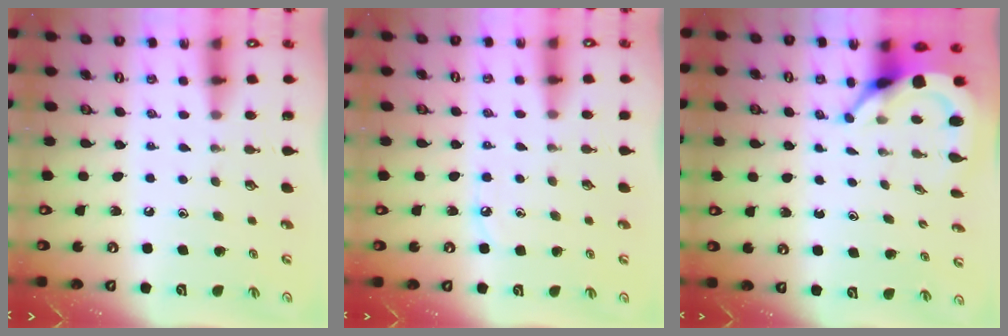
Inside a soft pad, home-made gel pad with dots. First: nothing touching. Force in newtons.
{"total": 4.3, "press": 4.3, "slide": 0.7}
{"total": 5.4, "press": 5.4, "slide": 0.8}